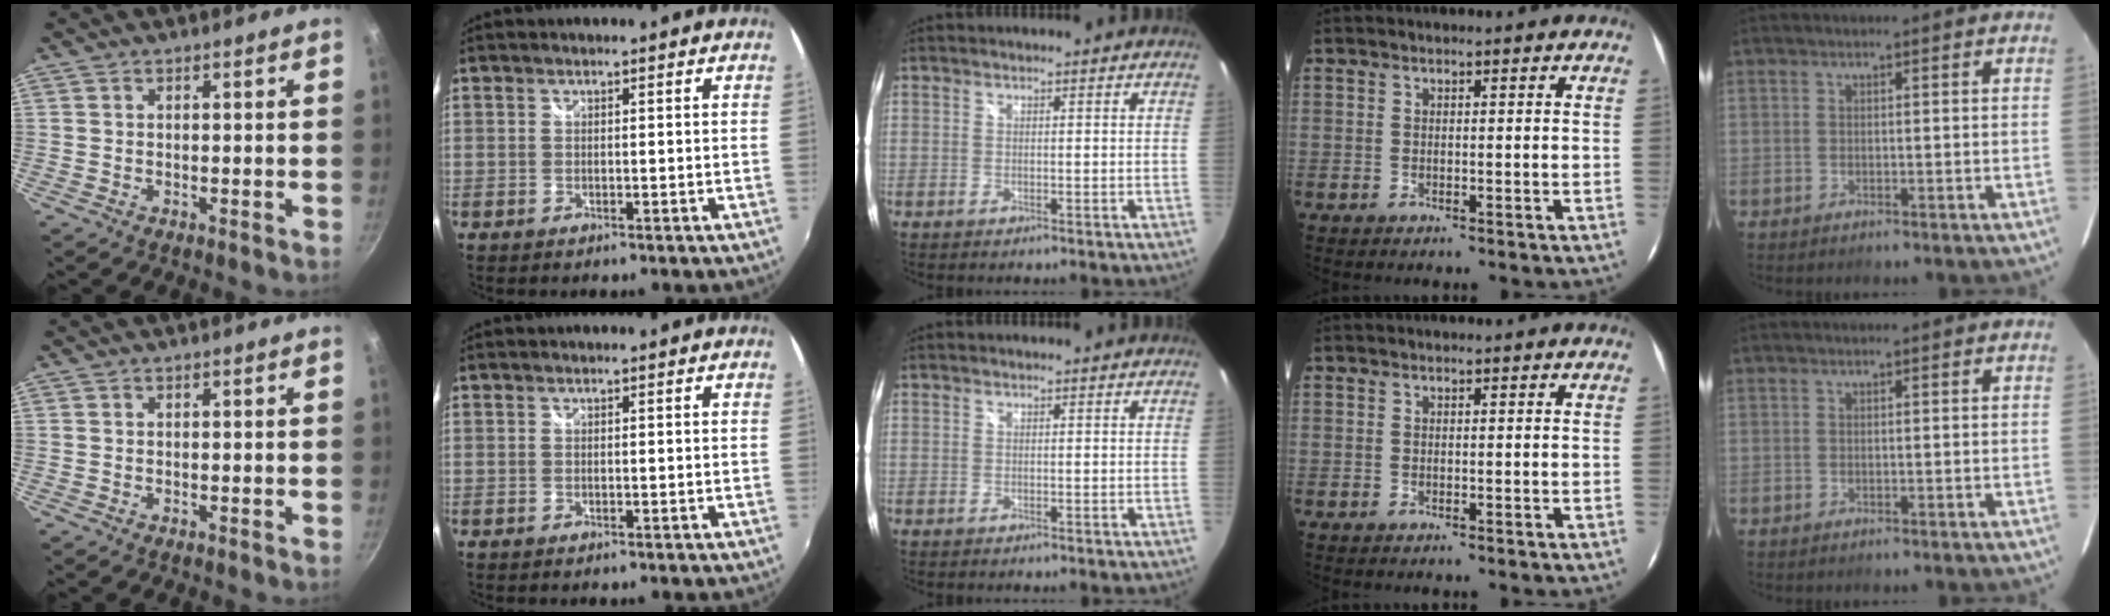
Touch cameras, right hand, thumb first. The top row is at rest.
{}